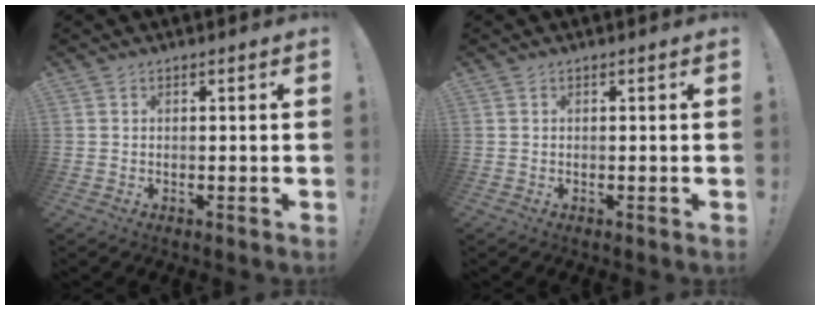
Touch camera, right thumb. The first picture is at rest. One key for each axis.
{"total": 0.0}